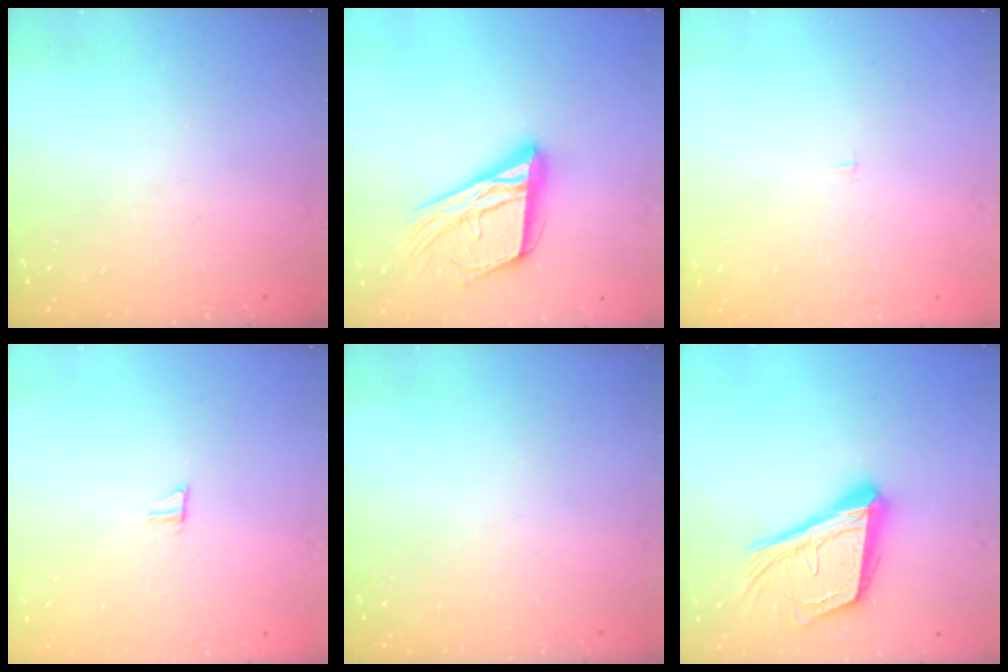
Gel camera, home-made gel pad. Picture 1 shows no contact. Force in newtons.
{"total": 18.7, "press": 18.6, "slide": 1.8}
{"total": 1.2, "press": 1.2, "slide": 0.1}
{"total": 5.4, "press": 5.4, "slide": 0.5}
{"total": 0.0}
{"total": 19.7, "press": 19.6, "slide": 2.3}